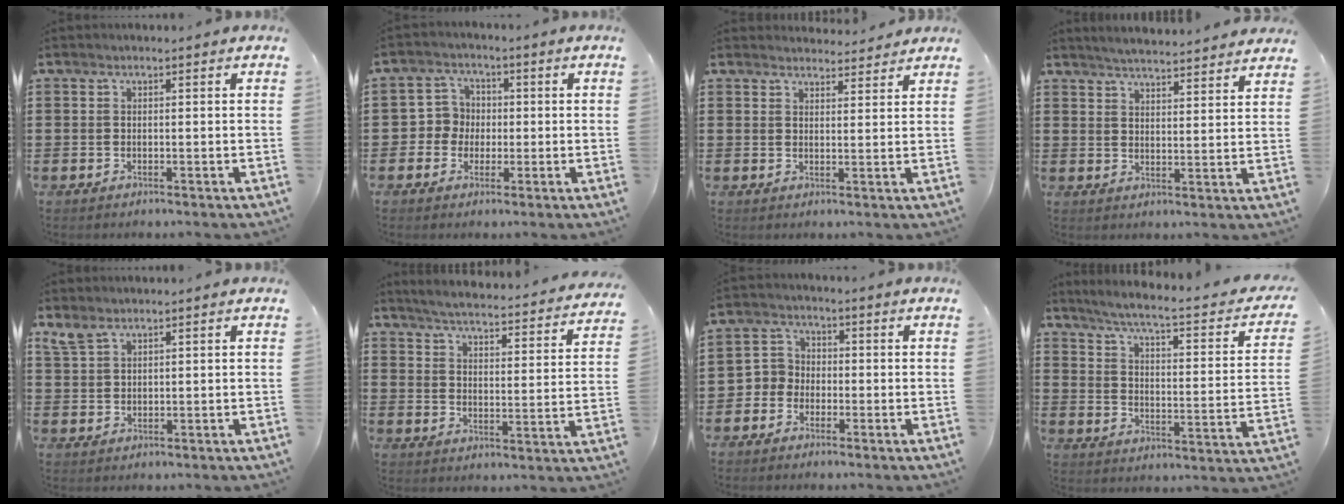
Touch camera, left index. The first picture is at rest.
{"total": 4.2, "force": [-0.7, 4.1, 0.6], "torque": [-0.031, 0.012, -0.017]}
{"total": 3.1, "force": [3.0, 0.5, 0.2], "torque": [-0.005, -0.012, 0.055]}
{"total": 4.1, "force": [4.0, -0.6, 0.4], "torque": [-0.022, -0.024, 0.070]}
{"total": 2.7, "force": [2.0, 1.1, 1.4], "torque": [-0.033, 0.002, 0.039]}
{"total": 3.8, "force": [3.7, -0.4, 0.9], "torque": [-0.039, -0.036, 0.056]}
{"total": 3.4, "force": [-2.0, 2.8, 0.4], "torque": [-0.028, 0.007, -0.048]}
{"total": 4.6, "force": [3.4, -0.3, 3.0], "torque": [-0.076, -0.034, 0.047]}